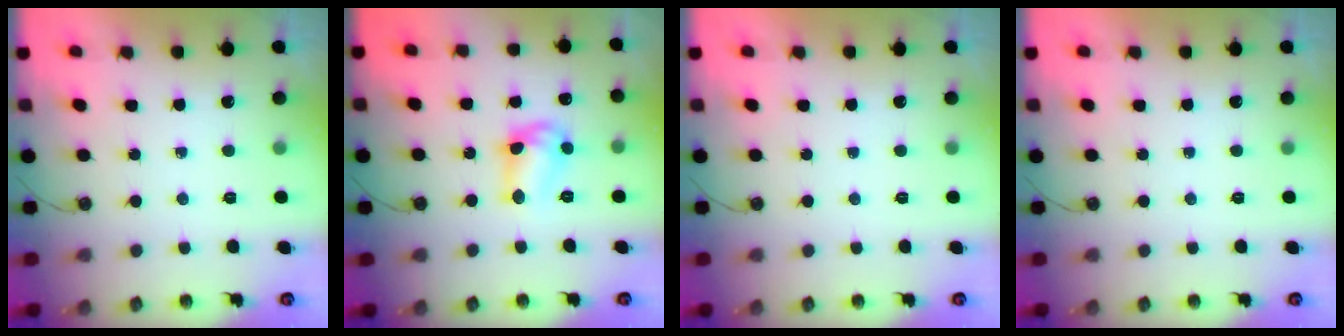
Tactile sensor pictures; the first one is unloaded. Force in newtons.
{"total": 11.0, "press": 11.0, "slide": 0.9}
{"total": 0.0}
{"total": 0.0}